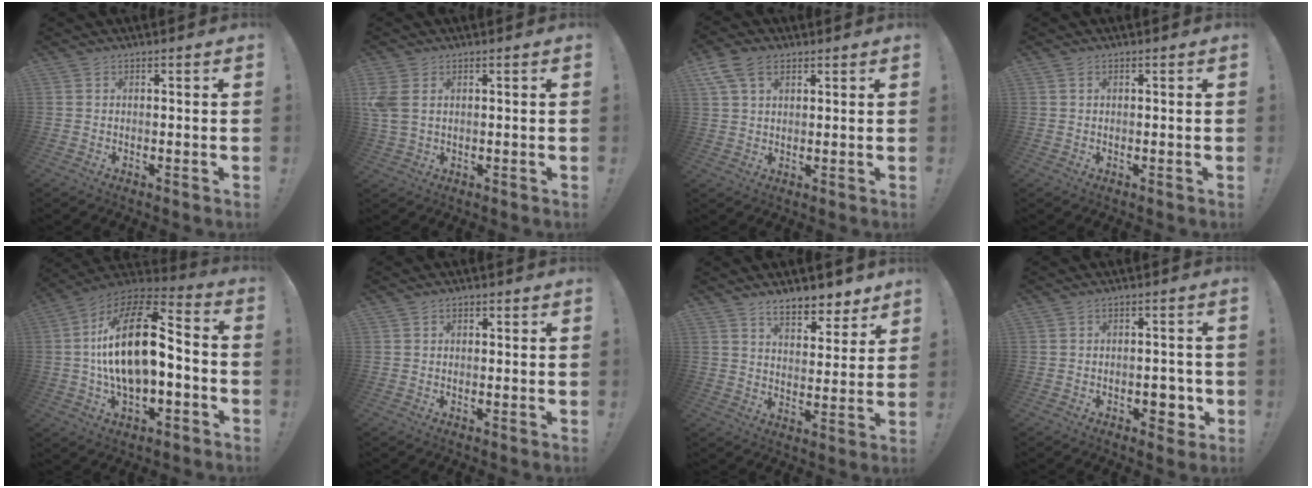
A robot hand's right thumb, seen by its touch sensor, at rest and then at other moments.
{"total": 5.4, "force": [1.7, 3.4, 3.9], "torque": [-0.092, -0.005, 0.034]}
{"total": 8.1, "force": [4.1, 5.2, 4.6], "torque": [-0.080, -0.001, 0.082]}
{"total": 0.7, "force": [0.4, 0.4, 0.3], "torque": [-0.008, 0.002, 0.008]}
{"total": 21.8, "force": [1.3, 11.0, 18.8], "torque": [-0.334, 0.006, 0.024]}
{"total": 1.1, "force": [0.3, 1.0, 0.4], "torque": [0.000, 0.000, 0.004]}
{"total": 9.0, "force": [7.3, 3.6, 3.7], "torque": [-0.043, -0.053, 0.133]}
{"total": 4.9, "force": [-1.4, 3.5, 3.1], "torque": [-0.023, 0.006, -0.023]}